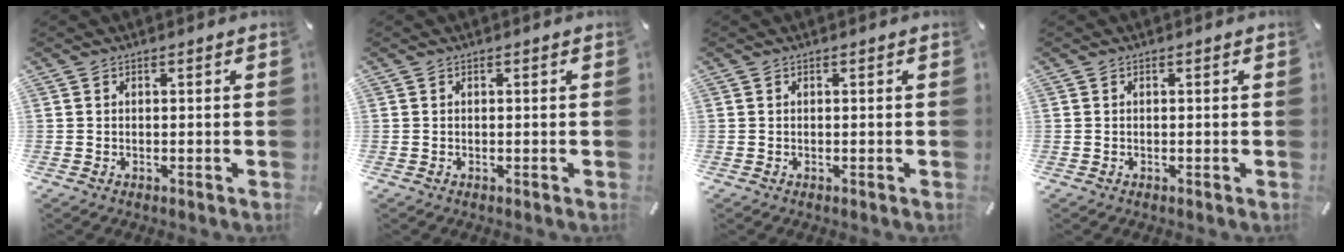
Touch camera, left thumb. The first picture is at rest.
{"total": 0.0}
{"total": 0.0}
{"total": 0.0}